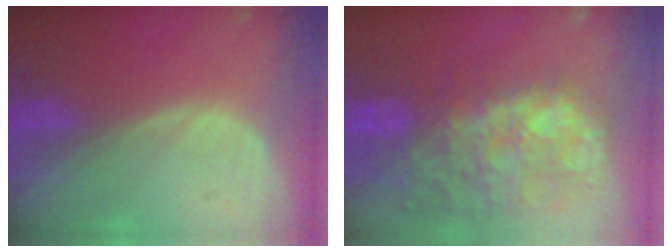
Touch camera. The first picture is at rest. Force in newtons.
{"total": 13.8, "press": 11.5, "slide": 7.6}